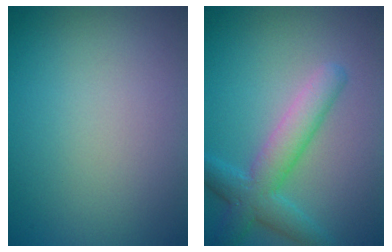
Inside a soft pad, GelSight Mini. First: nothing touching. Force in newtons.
{"total": 4.6, "press": 4.6, "slide": 0.1}